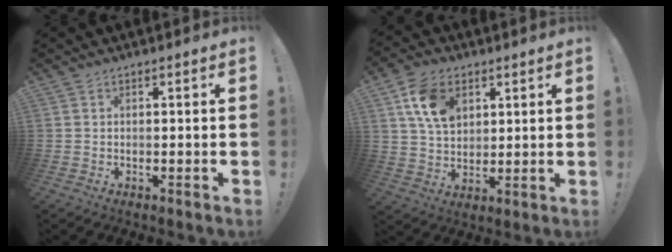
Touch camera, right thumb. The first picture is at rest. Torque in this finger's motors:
{"motor_torque": [0.53, 2.52, 1.06, 0.28, 0.08]}